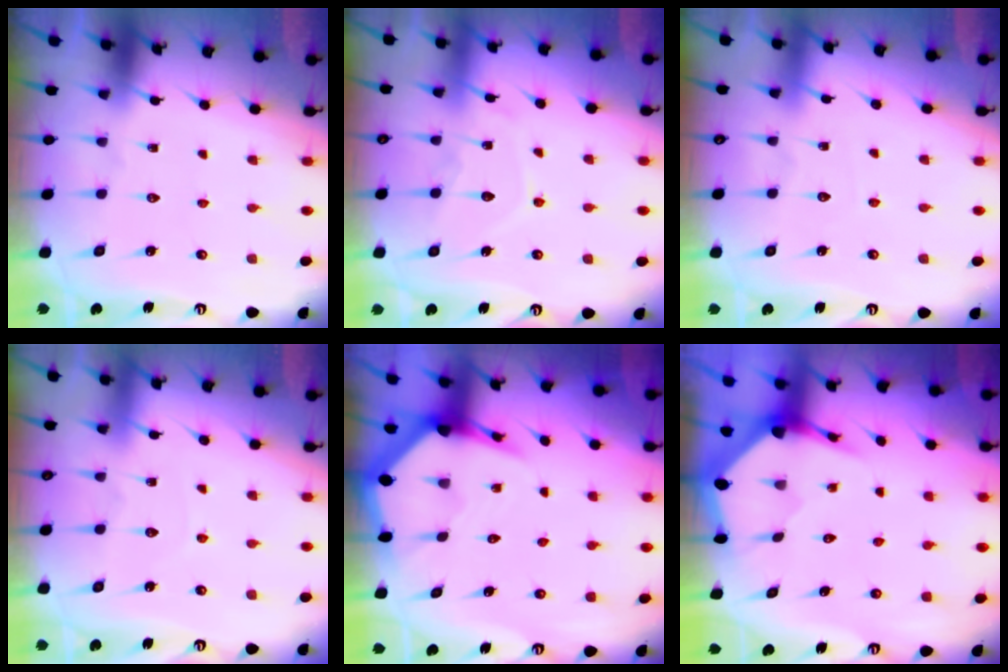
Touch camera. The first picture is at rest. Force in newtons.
{"total": 8.5, "press": 8.5, "slide": 0.9}
{"total": 2.6, "press": 2.6, "slide": 0.3}
{"total": 3.0, "press": 2.9, "slide": 0.4}
{"total": 4.6, "press": 4.6, "slide": 0.4}
{"total": 3.6, "press": 3.6, "slide": 0.5}